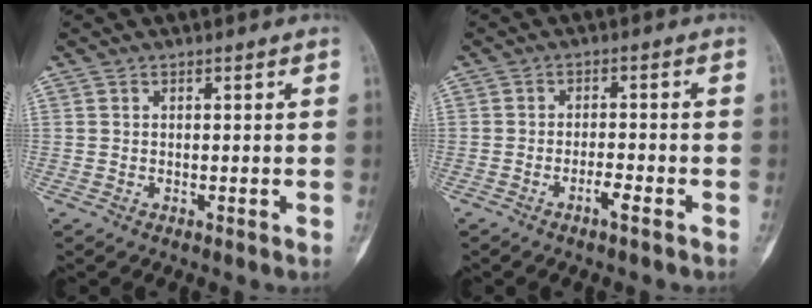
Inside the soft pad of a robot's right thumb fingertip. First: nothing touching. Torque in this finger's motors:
{"motor_torque": [-0.19, -0.05, -0.36, -0.05, 0.00]}